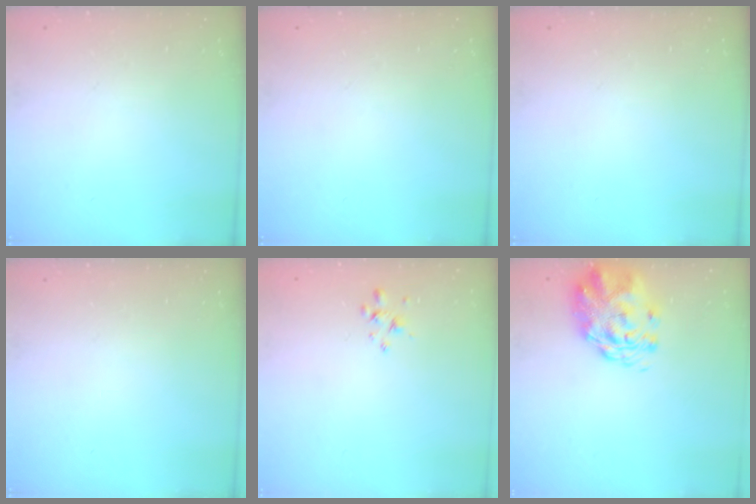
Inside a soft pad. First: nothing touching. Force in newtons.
{"total": 0.0}
{"total": 0.0}
{"total": 0.0}
{"total": 2.6, "press": 2.5, "slide": 0.8}
{"total": 2.9, "press": 2.7, "slide": 1.0}